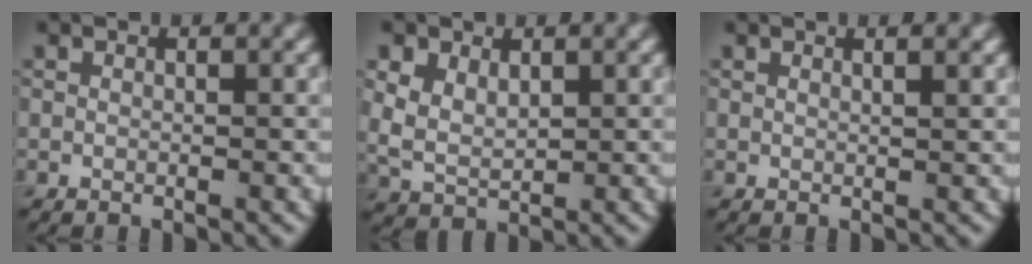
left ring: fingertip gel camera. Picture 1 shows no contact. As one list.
[{"total": 3.8, "force": [1.4, 2.6, 2.4], "torque": [-0.061, -0.005, 0.030]}, {"total": 1.4, "force": [0.9, 0.5, 0.9], "torque": [-0.002, 0.001, 0.005]}]